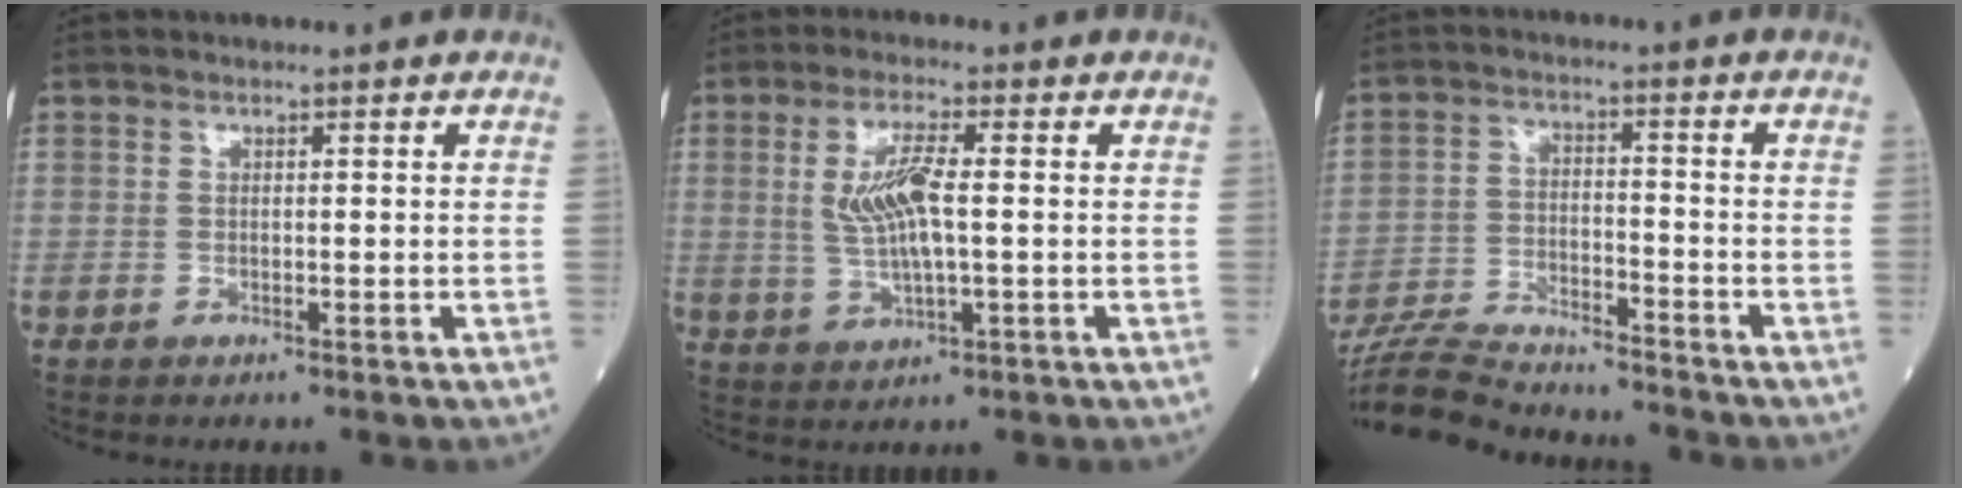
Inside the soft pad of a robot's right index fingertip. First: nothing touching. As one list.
[{"total": 7.3, "force": [0.8, 1.3, 7.1], "torque": [-0.151, 0.000, 0.018]}, {"total": 13.6, "force": [-12.9, 1.1, 4.2], "torque": [-0.078, -0.004, -0.217]}]